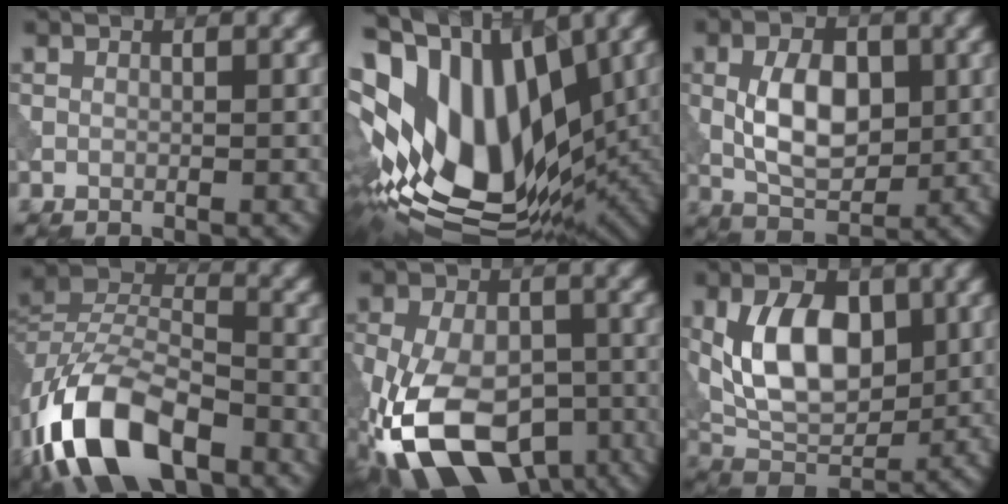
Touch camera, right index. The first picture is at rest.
{"total": 17.9, "force": [1.7, 10.1, 14.6], "torque": [-0.250, -0.012, 0.049]}
{"total": 6.0, "force": [0.2, 3.4, 4.9], "torque": [-0.095, -0.001, 0.005]}
{"total": 12.4, "force": [-7.1, 6.2, 8.1], "torque": [-0.159, -0.004, -0.139]}
{"total": 15.3, "force": [-7.0, 8.8, 10.3], "torque": [-0.205, -0.024, -0.116]}
{"total": 8.5, "force": [1.1, 5.0, 6.7], "torque": [-0.126, -0.002, 0.018]}